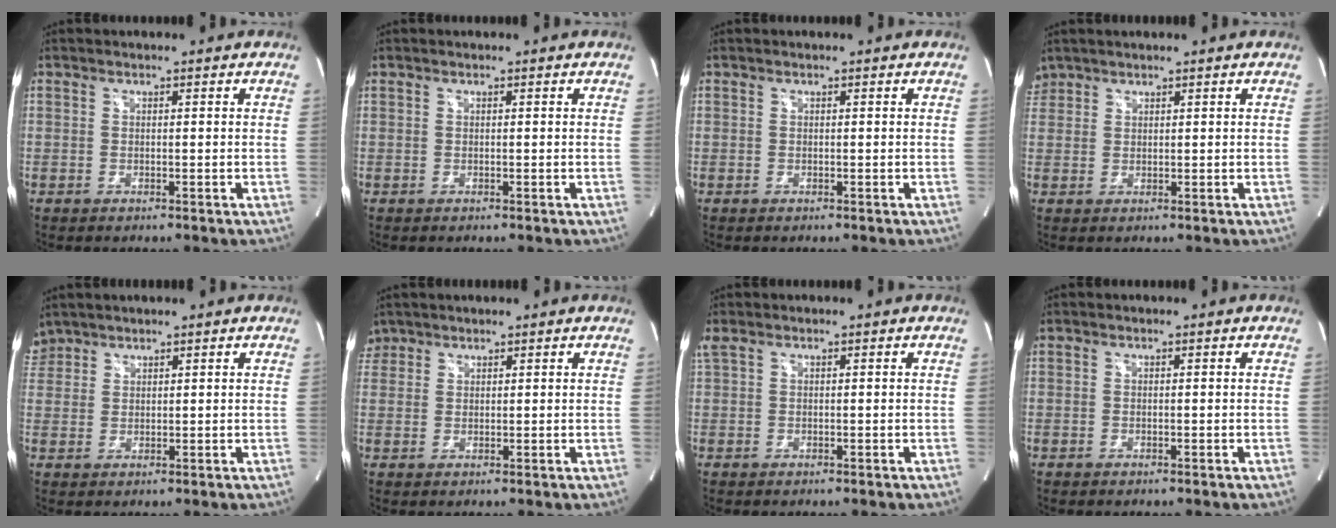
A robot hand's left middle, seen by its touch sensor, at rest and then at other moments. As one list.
[{"total": 0.0}, {"total": 0.0}, {"total": 2.3, "force": [2.0, 1.2, -0.1], "torque": [0.001, 0.014, 0.041]}, {"total": 3.7, "force": [3.2, 1.8, 0.0], "torque": [0.001, 0.018, 0.066]}, {"total": 2.9, "force": [2.3, 1.8, -0.2], "torque": [0.008, 0.011, 0.045]}, {"total": 1.5, "force": [1.1, 0.5, 0.9], "torque": [-0.035, 0.027, 0.030]}, {"total": 0.0}]